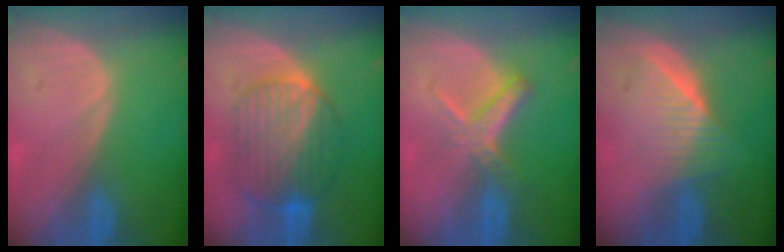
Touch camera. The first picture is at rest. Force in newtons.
{"total": 9.3, "press": 9.3, "slide": 0.6}
{"total": 5.7, "press": 5.1, "slide": 2.6}
{"total": 6.5, "press": 5.9, "slide": 2.6}